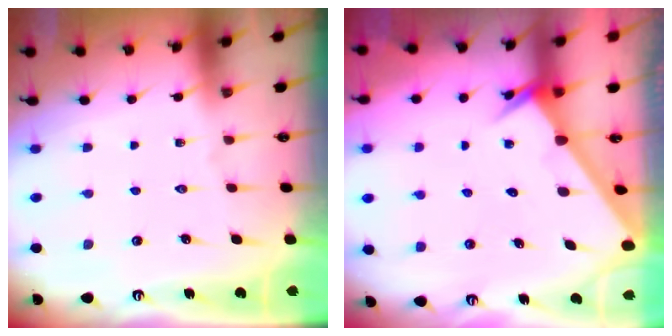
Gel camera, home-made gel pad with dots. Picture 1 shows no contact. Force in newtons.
{"total": 2.3, "press": 2.3, "slide": 0.2}